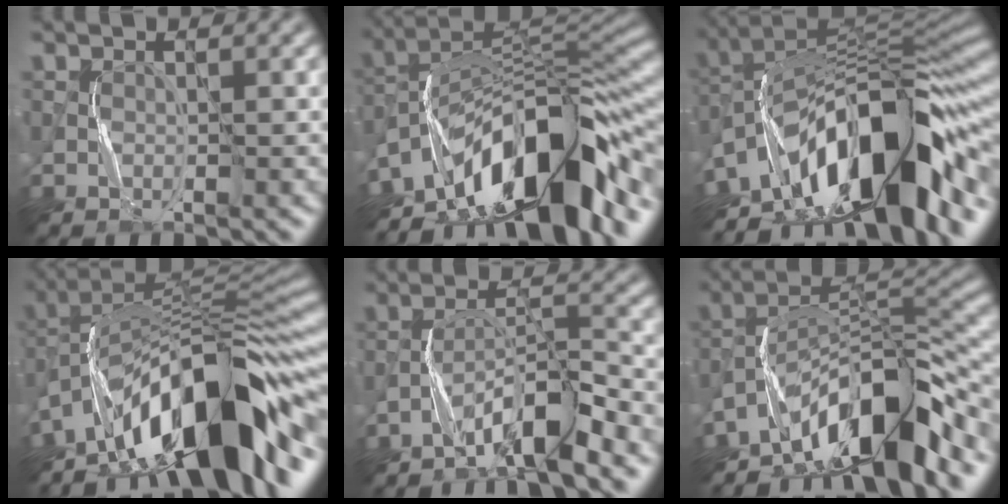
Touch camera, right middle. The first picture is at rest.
{"total": 13.4, "force": [-8.4, 4.6, 9.4], "torque": [-0.125, 0.030, -0.159]}
{"total": 14.6, "force": [-8.0, 5.7, 10.8], "torque": [-0.155, 0.030, -0.150]}
{"total": 13.7, "force": [-7.2, 4.6, 10.8], "torque": [-0.156, 0.033, -0.127]}
{"total": 5.4, "force": [-4.0, 0.7, 3.6], "torque": [-0.061, 0.014, -0.075]}
{"total": 11.0, "force": [-7.5, 3.4, 7.2], "torque": [-0.102, 0.014, -0.144]}